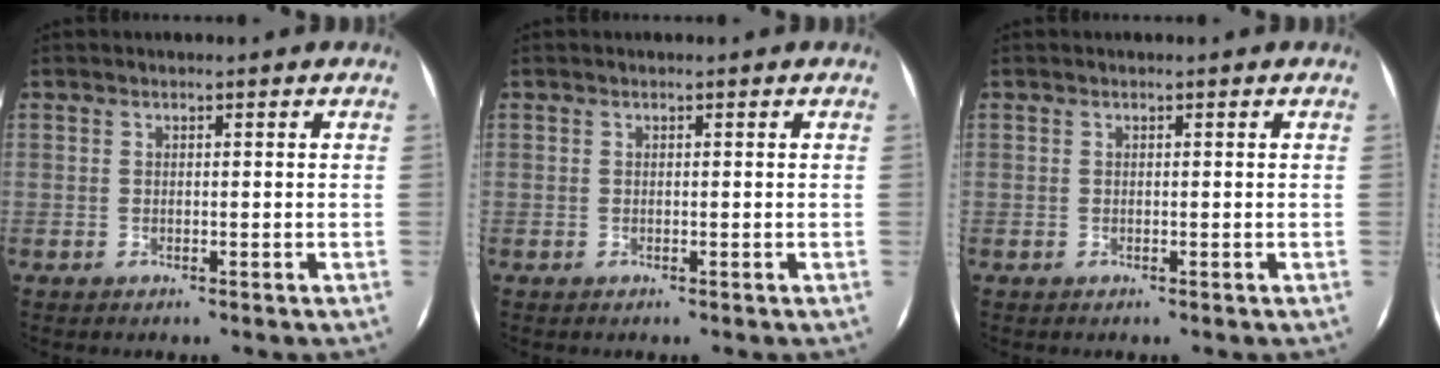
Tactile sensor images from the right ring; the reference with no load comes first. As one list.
[{"total": 0.0}, {"total": 0.0}]